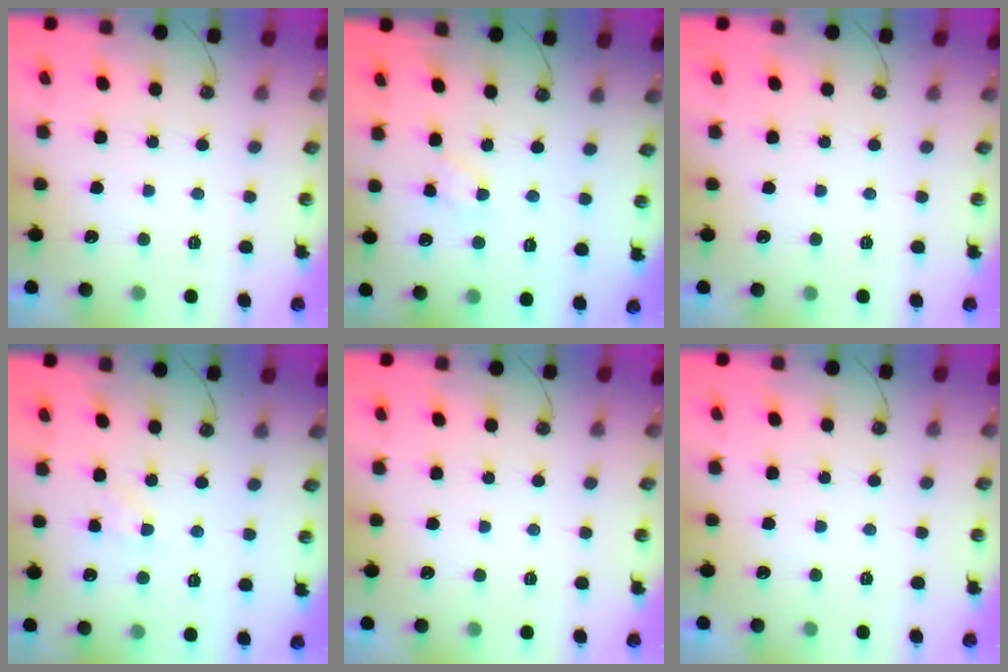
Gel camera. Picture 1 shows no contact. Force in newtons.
{"total": 2.5, "press": 2.5, "slide": 0.1}
{"total": 0.0}
{"total": 4.6, "press": 4.5, "slide": 0.6}
{"total": 0.0}
{"total": 0.0}